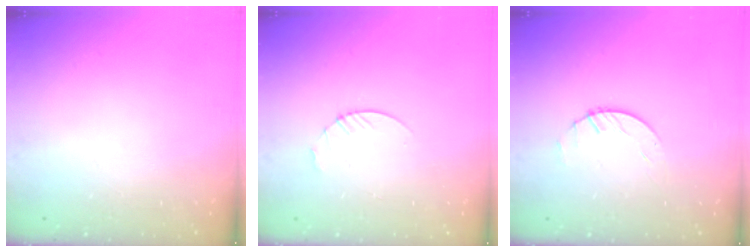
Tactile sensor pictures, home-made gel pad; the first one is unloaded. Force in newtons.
{"total": 3.0, "press": 2.9, "slide": 0.3}
{"total": 0.8, "press": 0.8, "slide": 0.2}